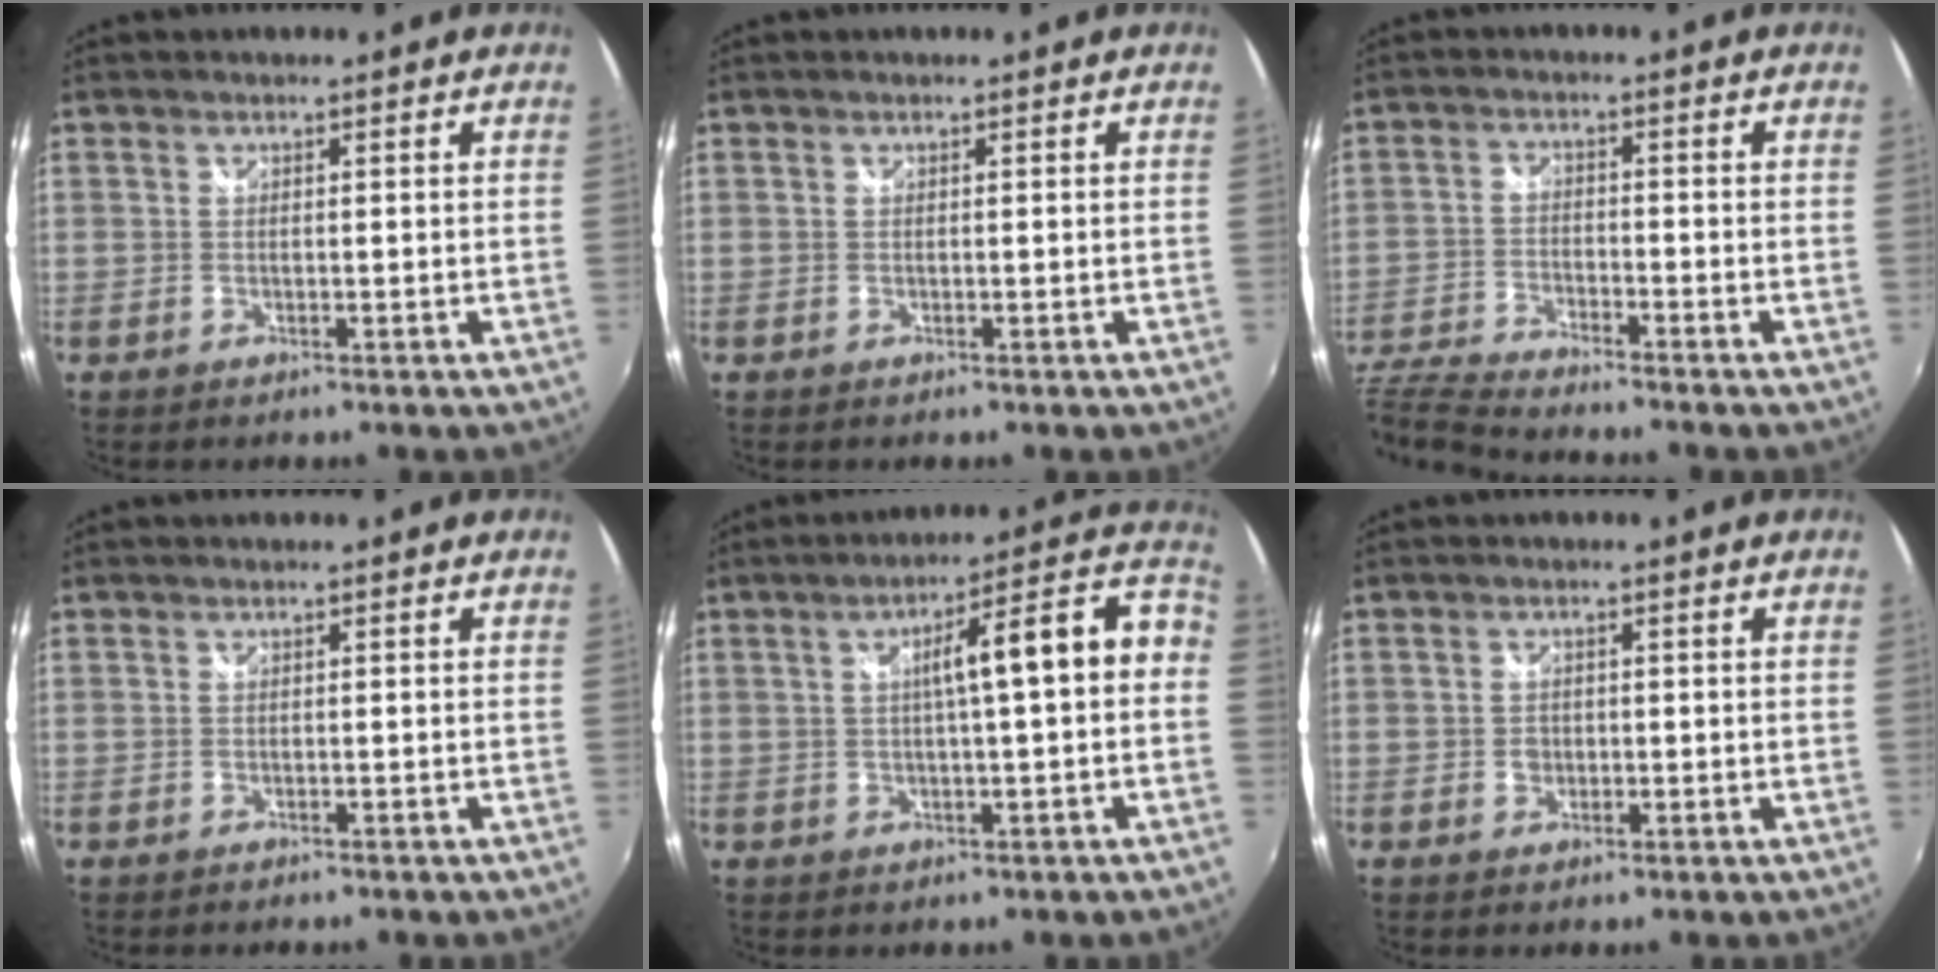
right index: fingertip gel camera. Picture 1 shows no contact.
{"total": 0.0}
{"total": 11.0, "force": [-9.8, 1.3, 4.7], "torque": [-0.126, -0.024, -0.194]}
{"total": 1.3, "force": [-1.2, 0.2, 0.3], "torque": [-0.012, -0.007, -0.016]}
{"total": 11.0, "force": [0.0, 1.2, 10.9], "torque": [-0.132, 0.047, 0.015]}
{"total": 1.8, "force": [-0.5, 1.7, 0.4], "torque": [-0.006, 0.003, -0.005]}